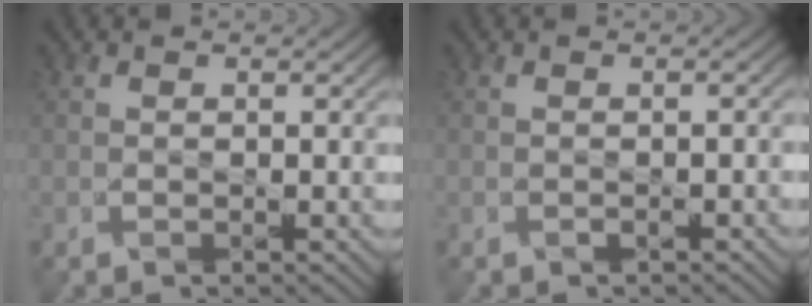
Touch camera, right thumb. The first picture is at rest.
{"total": 1.0, "force": [-0.7, 0.3, 0.7], "torque": [-0.014, -0.004, -0.009]}